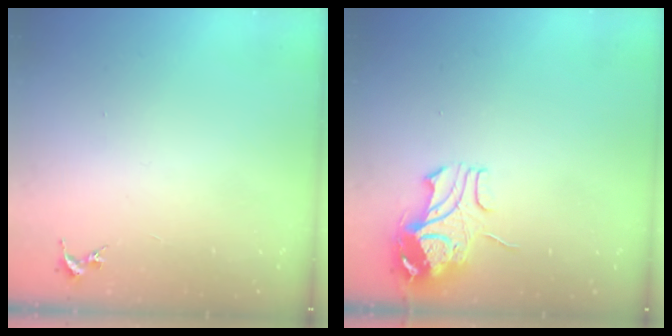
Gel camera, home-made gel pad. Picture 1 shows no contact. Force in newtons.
{"total": 9.6, "press": 9.6, "slide": 1.1}